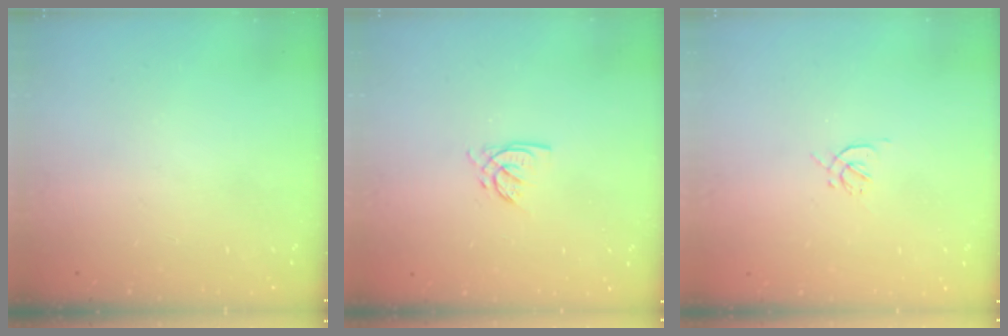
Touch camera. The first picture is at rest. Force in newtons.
{"total": 3.5, "press": 3.5, "slide": 0.2}
{"total": 1.2, "press": 1.2, "slide": 0.4}